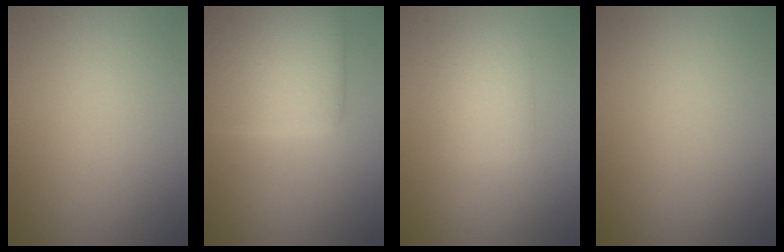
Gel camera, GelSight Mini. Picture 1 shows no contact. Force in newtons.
{"total": 8.6, "press": 8.6, "slide": 0.6}
{"total": 2.6, "press": 2.6, "slide": 0.2}
{"total": 0.0}